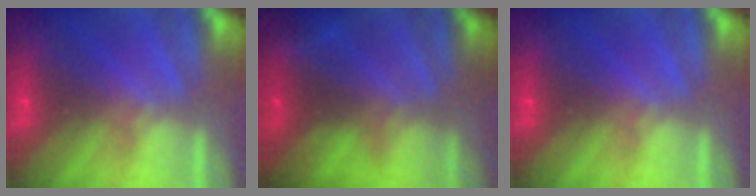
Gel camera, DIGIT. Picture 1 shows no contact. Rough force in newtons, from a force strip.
{"total": 6.0}
{"total": 0.0}